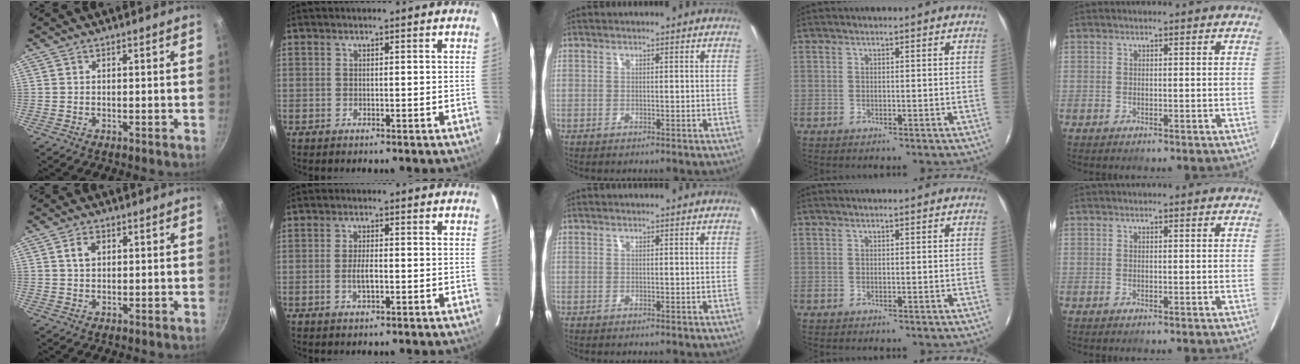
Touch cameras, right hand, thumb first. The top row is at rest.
{"thumb": {"total": 3.0, "force": [0.9, 2.1, 2.0], "torque": [-0.027, 0.002, 0.016]}, "index": {"total": 3.1, "force": [-0.9, 1.0, 2.8], "torque": [-0.054, -0.004, -0.015]}}